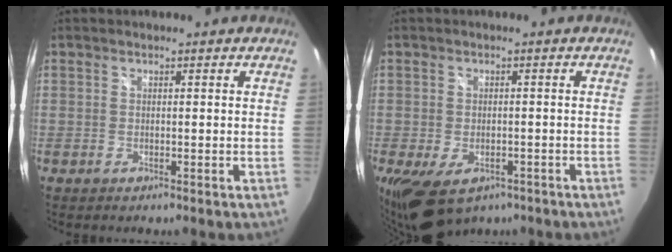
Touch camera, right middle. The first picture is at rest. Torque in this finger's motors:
{"motor_torque": [0.73, -0.84, -0.07, -0.01]}